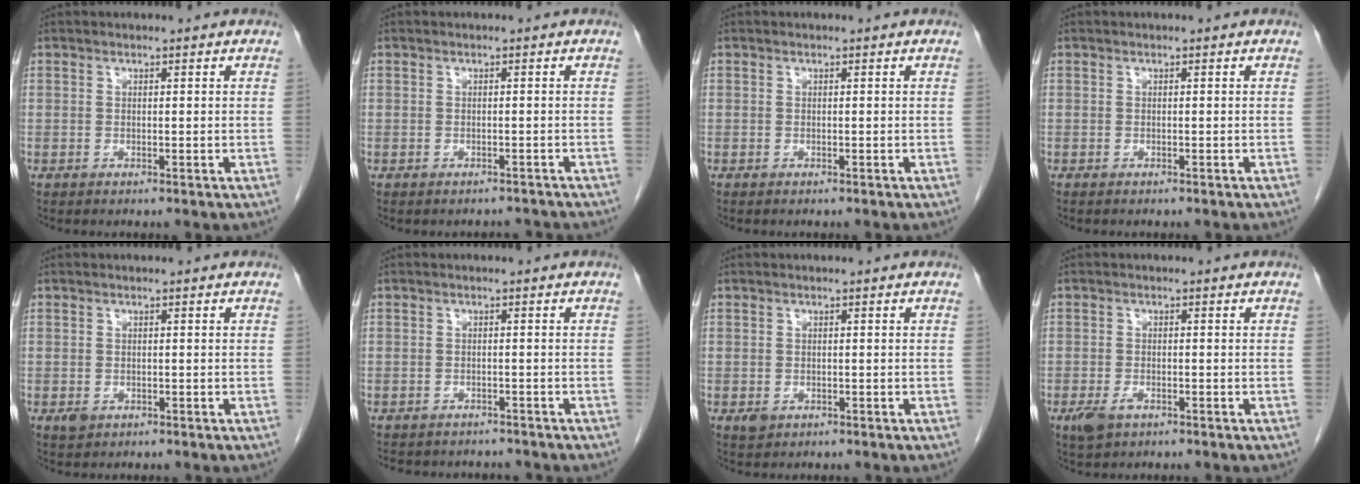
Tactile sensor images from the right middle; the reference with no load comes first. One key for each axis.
{"total": 2.3, "fx": -2.2, "fy": 0.8, "fz": -0.3, "tx": 0.008, "ty": 0.001, "tz": -0.029}
{"total": 0.6, "fx": -0.5, "fy": 0.1, "fz": 0.2, "tx": -0.005, "ty": -0.001, "tz": -0.007}
{"total": 1.6, "fx": -1.3, "fy": 0.4, "fz": 0.7, "tx": -0.014, "ty": -0.003, "tz": -0.013}
{"total": 1.3, "fx": -0.5, "fy": 1.0, "fz": 0.7, "tx": -0.010, "ty": 0.002, "tz": -0.001}
{"total": 7.6, "fx": -6.9, "fy": 2.8, "fz": 1.6, "tx": -0.027, "ty": 0.004, "tz": -0.081}
{"total": 1.4, "fx": -0.5, "fy": 1.1, "fz": 0.6, "tx": -0.010, "ty": 0.002, "tz": -0.001}
{"total": 2.7, "fx": -1.4, "fy": 1.5, "fz": 1.7, "tx": -0.034, "ty": -0.002, "tz": -0.016}